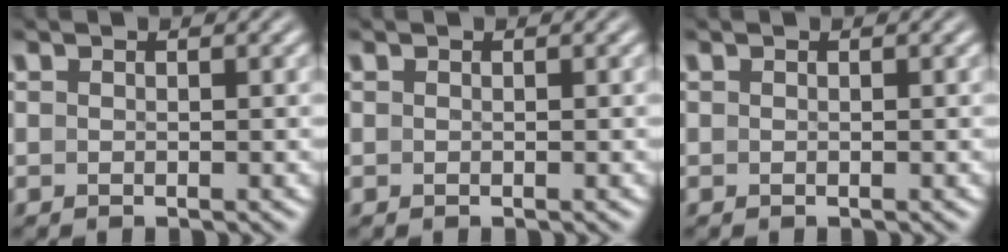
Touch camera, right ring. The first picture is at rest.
{"total": 0.0}
{"total": 0.0}